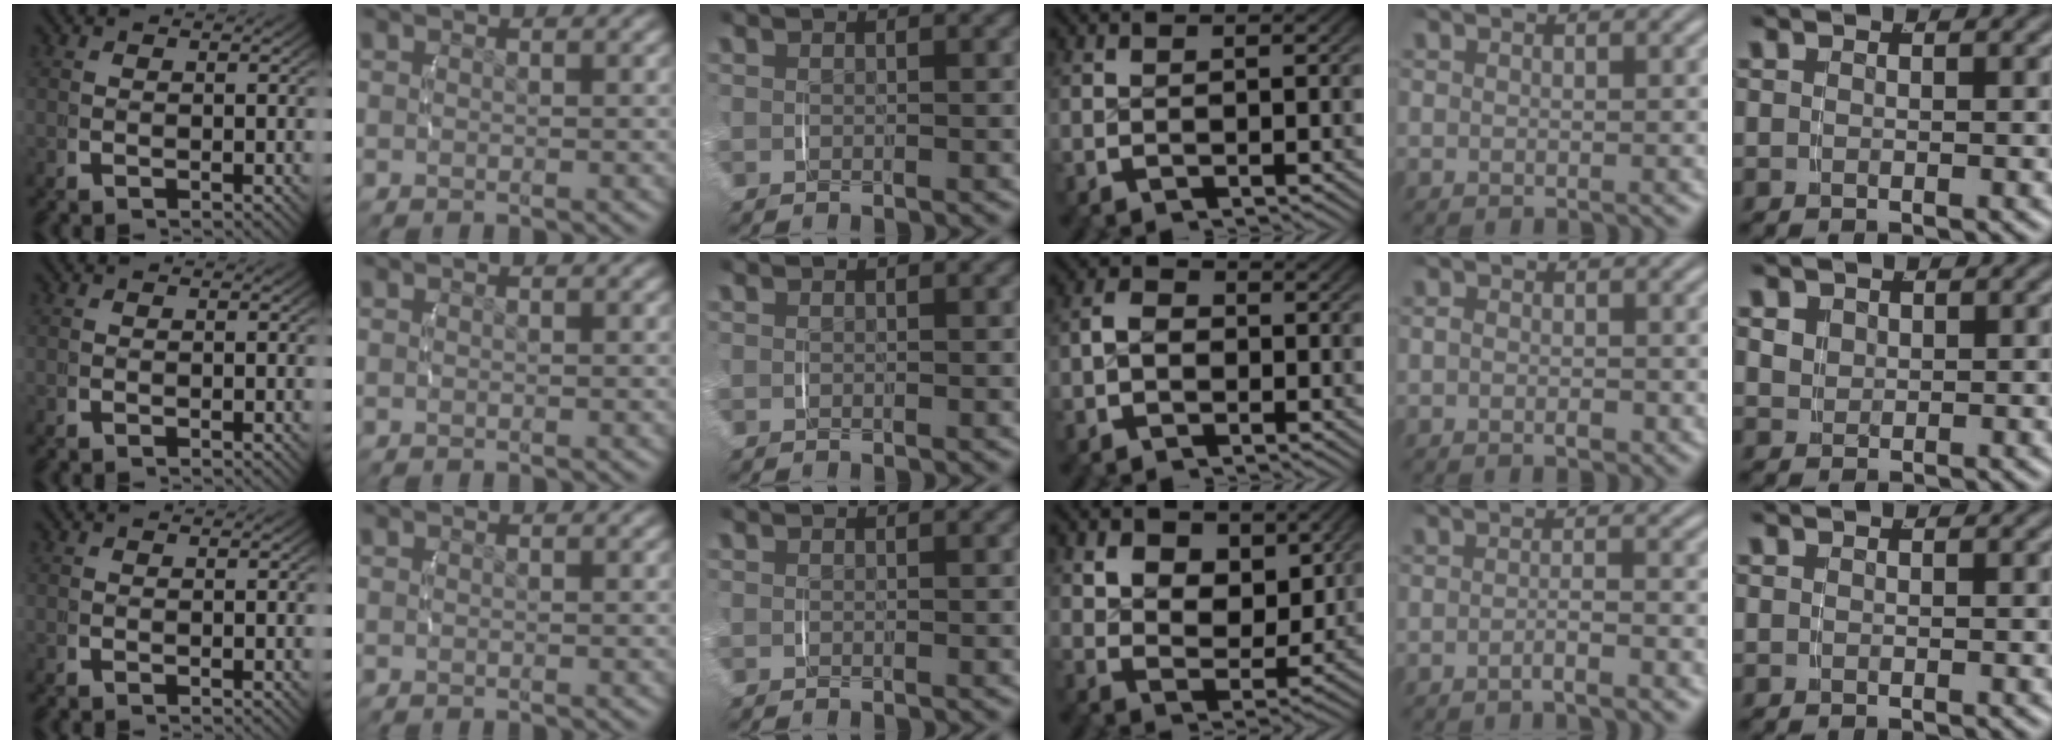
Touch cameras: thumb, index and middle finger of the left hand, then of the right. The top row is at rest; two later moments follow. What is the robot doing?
{"motion": "lift_and_place", "object": "toothpaste"}